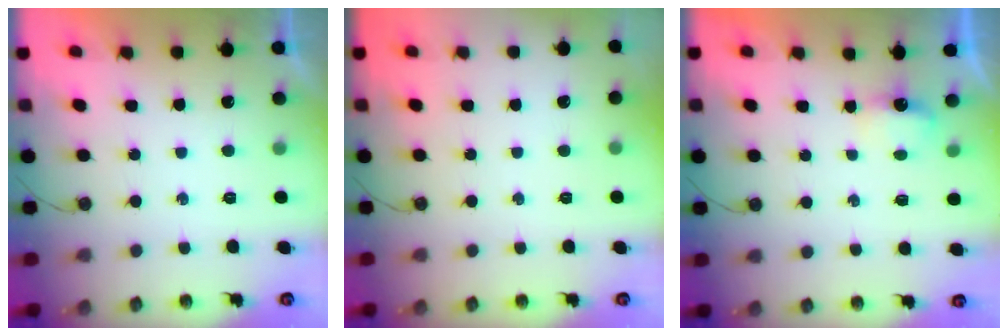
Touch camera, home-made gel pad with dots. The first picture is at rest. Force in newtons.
{"total": 0.0}
{"total": 3.4, "press": 3.3, "slide": 0.7}